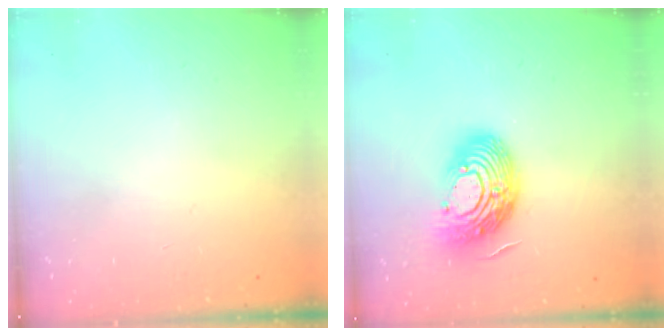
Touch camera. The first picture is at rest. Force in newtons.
{"total": 16.1, "press": 16.1, "slide": 1.3}